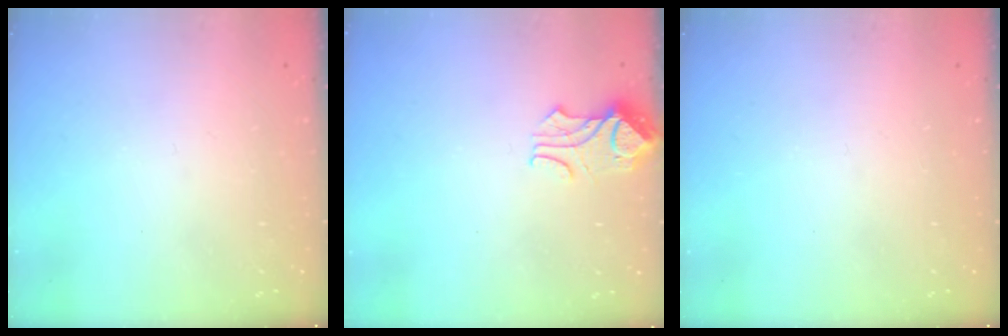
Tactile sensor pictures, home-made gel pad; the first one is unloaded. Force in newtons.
{"total": 1.1, "press": 0.7, "slide": 0.9}
{"total": 0.0}